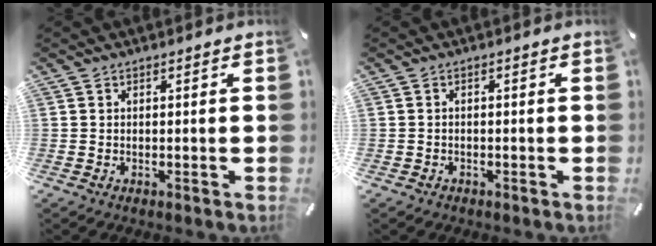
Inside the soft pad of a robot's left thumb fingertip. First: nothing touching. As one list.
[{"total": 0.8, "force": [-0.6, 0.5, 0.0], "torque": [0.000, 0.003, -0.014]}]